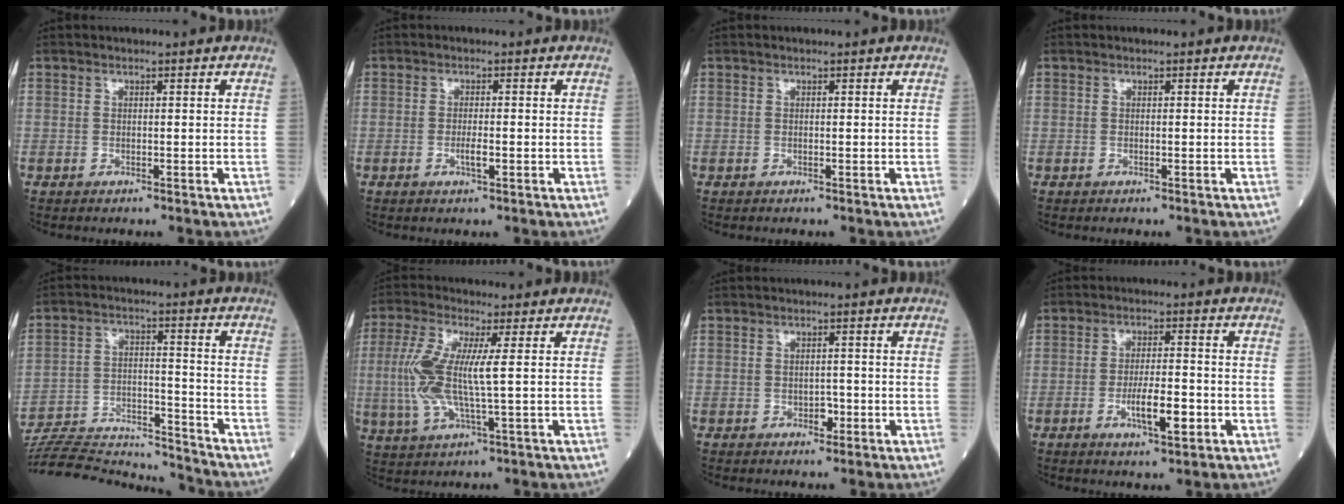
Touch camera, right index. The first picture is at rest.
{"total": 2.0, "force": [-0.6, 0.2, 1.9], "torque": [-0.037, -0.002, -0.012]}
{"total": 0.0}
{"total": 0.0}
{"total": 18.5, "force": [-18.1, 1.6, 3.2], "torque": [-0.076, 0.015, -0.278]}
{"total": 9.3, "force": [0.5, 1.4, 9.2], "torque": [-0.220, 0.003, 0.008]}
{"total": 1.6, "force": [-0.6, 1.0, 1.1], "torque": [-0.015, 0.002, -0.008]}
{"total": 6.0, "force": [-2.0, 1.2, 5.5], "torque": [-0.098, -0.004, -0.033]}